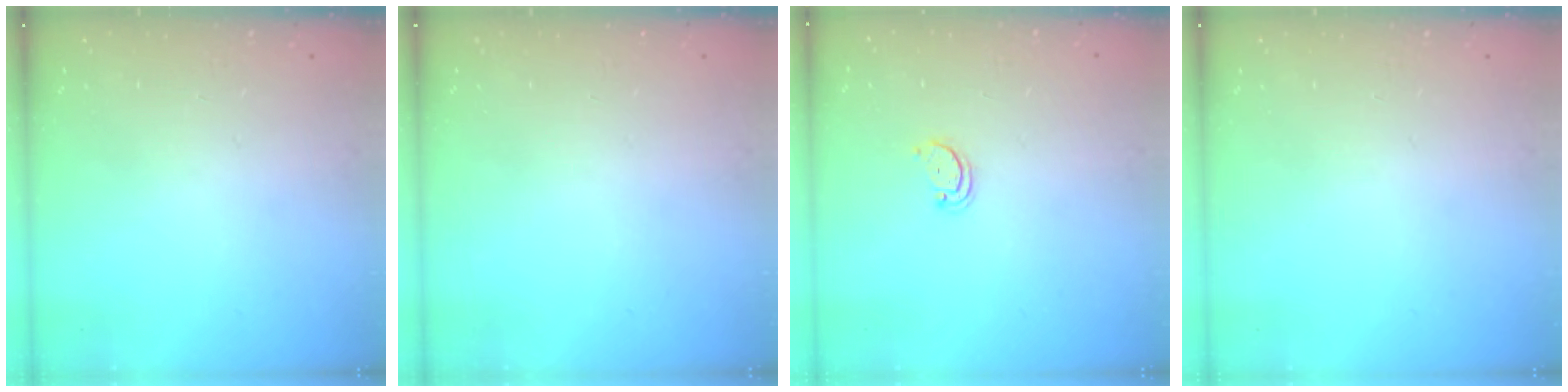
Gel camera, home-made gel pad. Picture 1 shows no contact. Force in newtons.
{"total": 0.0}
{"total": 2.2, "press": 2.2, "slide": 0.4}
{"total": 0.0}